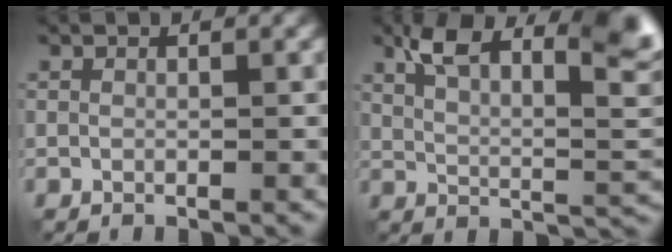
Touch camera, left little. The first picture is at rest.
{"total": 10.1, "force": [5.4, 3.5, 7.8], "torque": [-0.125, 0.012, 0.089]}